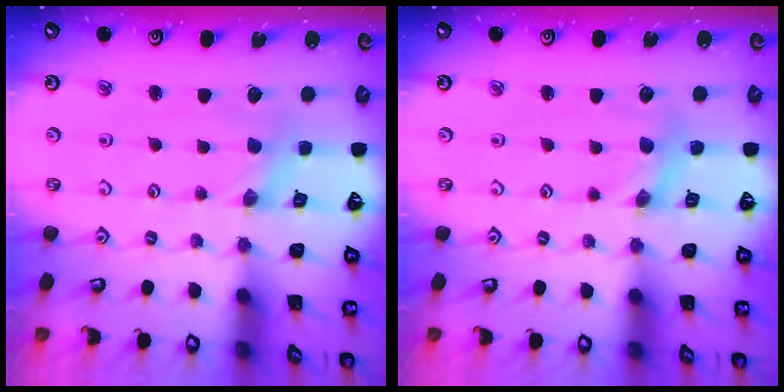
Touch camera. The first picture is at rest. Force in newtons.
{"total": 2.1, "press": 2.1, "slide": 0.3}